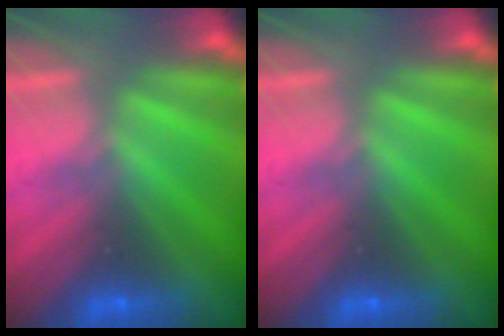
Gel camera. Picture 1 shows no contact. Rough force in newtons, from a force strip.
{"total": 0.0}